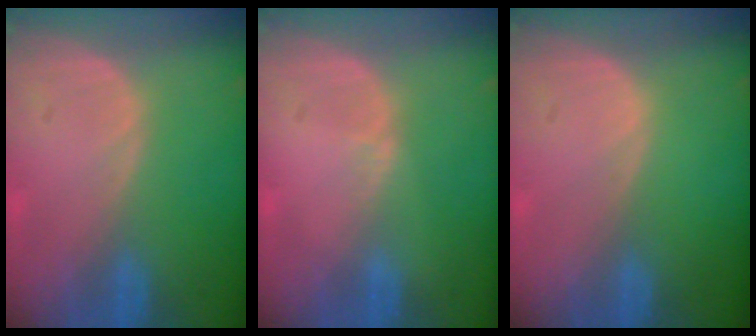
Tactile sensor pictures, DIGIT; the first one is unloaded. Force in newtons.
{"total": 0.6, "press": 0.6, "slide": 0.2}
{"total": 0.0}